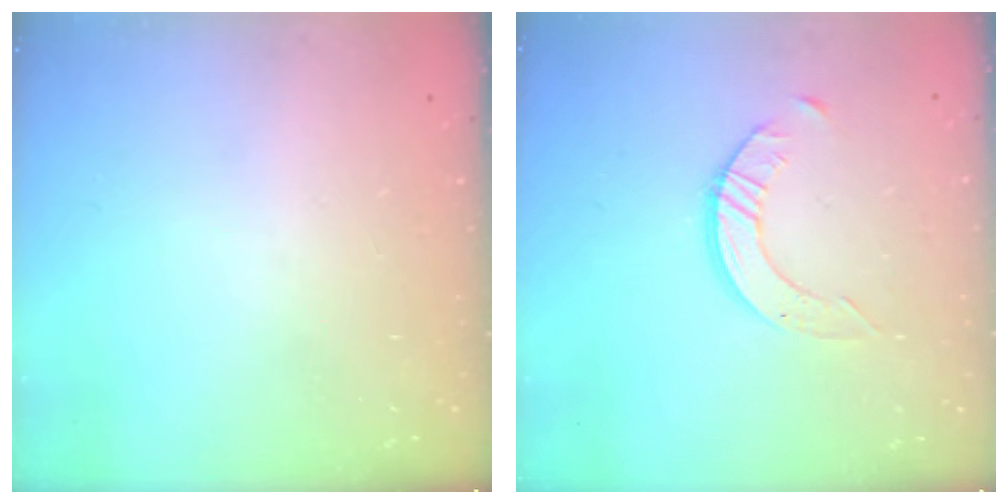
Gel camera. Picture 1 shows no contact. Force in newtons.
{"total": 4.2, "press": 4.2, "slide": 0.4}